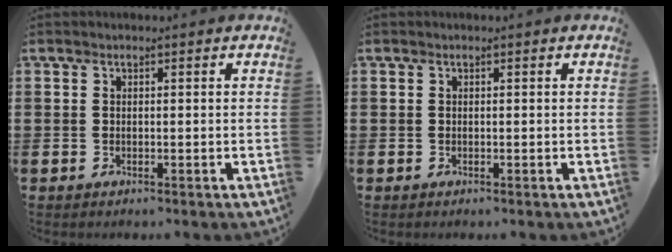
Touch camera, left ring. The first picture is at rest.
{"total": 0.0}